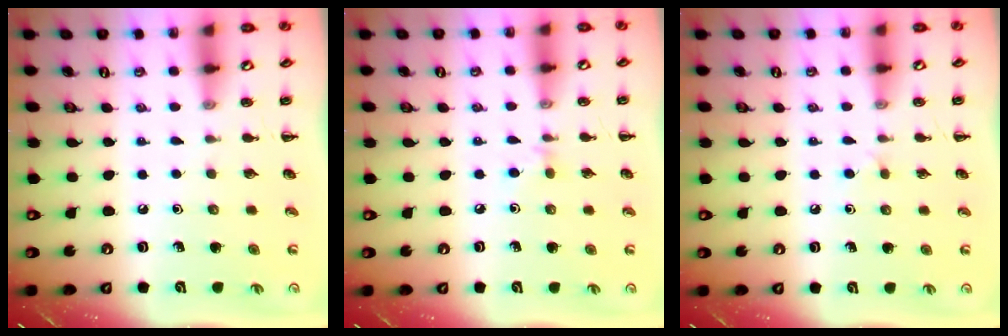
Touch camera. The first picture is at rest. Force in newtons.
{"total": 3.9, "press": 3.6, "slide": 1.6}
{"total": 2.4, "press": 2.3, "slide": 0.9}